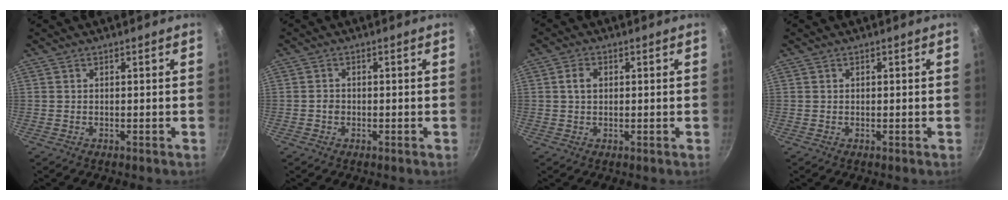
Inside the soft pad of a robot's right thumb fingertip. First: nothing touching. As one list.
[{"total": 1.5, "force": [-0.4, 1.3, 0.6], "torque": [-0.006, 0.008, -0.006]}, {"total": 3.0, "force": [0.6, 2.2, 1.9], "torque": [-0.025, 0.005, 0.008]}, {"total": 0.0}]